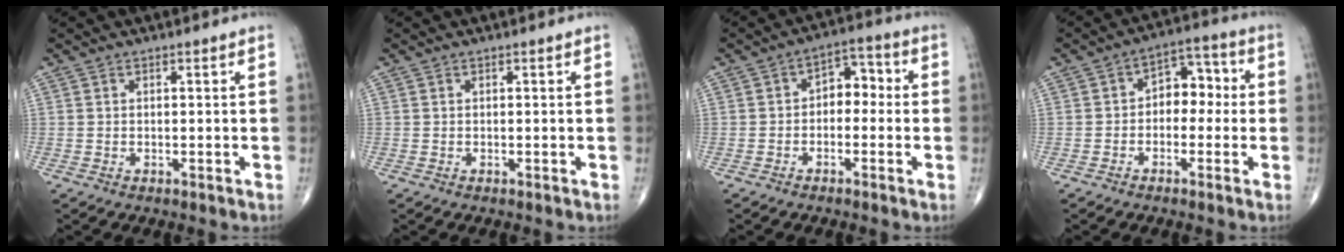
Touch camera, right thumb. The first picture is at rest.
{"total": 0.0}
{"total": 5.7, "force": [-0.6, 4.0, 4.0], "torque": [-0.028, 0.030, -0.026]}
{"total": 7.2, "force": [-0.4, 5.0, 5.1], "torque": [-0.034, 0.034, -0.022]}